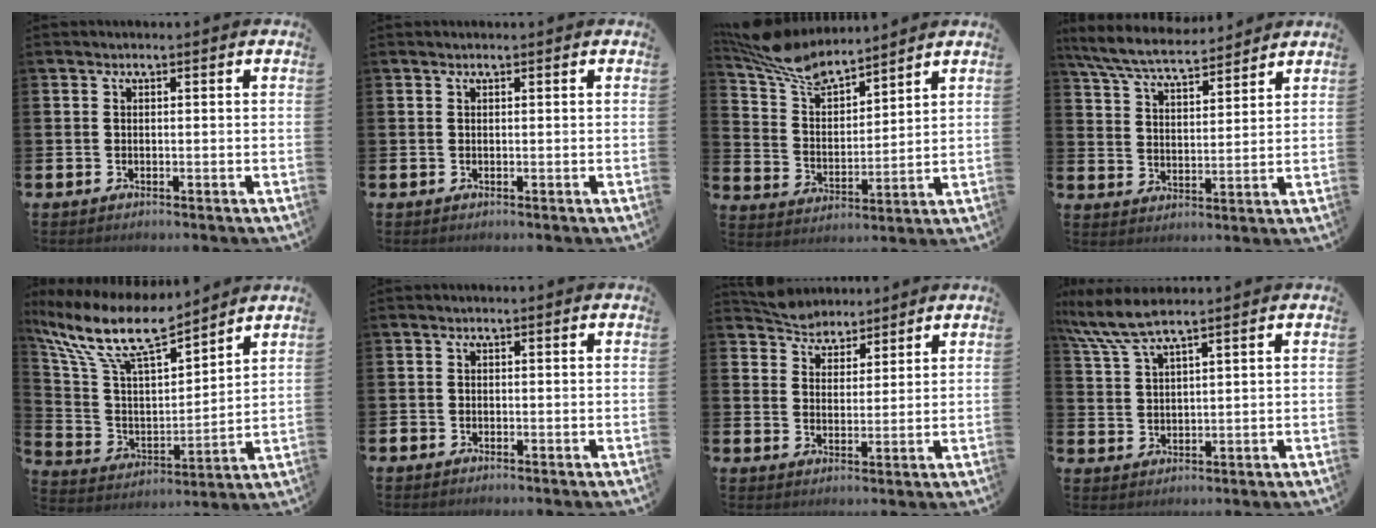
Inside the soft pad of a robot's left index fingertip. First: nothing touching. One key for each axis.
{"total": 0.0}
{"total": 8.2, "fx": 7.5, "fy": 2.0, "fz": 2.6, "tx": -0.082, "ty": -0.041, "tz": 0.137}
{"total": 7.2, "fx": 6.8, "fy": 1.1, "fz": 2.2, "tx": -0.068, "ty": -0.036, "tz": 0.121}
{"total": 11.6, "fx": 9.9, "fy": 2.8, "fz": 5.5, "tx": -0.149, "ty": -0.061, "tz": 0.172}
{"total": 0.7, "fx": -0.5, "fy": 0.5, "fz": 0.0, "tx": -0.002, "ty": 0.003, "tz": -0.011}
{"total": 4.4, "fx": 4.1, "fy": 1.5, "fz": -0.5, "tx": -0.012, "ty": -0.025, "tz": 0.072}
{"total": 6.8, "fx": 5.9, "fy": 0.7, "fz": 3.4, "tx": -0.082, "ty": -0.015, "tz": 0.107}